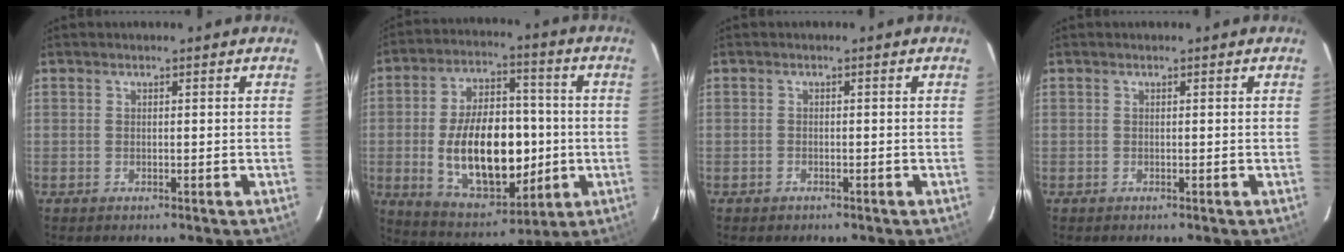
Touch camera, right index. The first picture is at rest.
{"total": 20.0, "force": [-2.3, 11.3, 16.3], "torque": [-0.300, 0.012, -0.013]}
{"total": 0.9, "force": [-0.6, 0.6, 0.0], "torque": [-0.003, 0.003, -0.009]}
{"total": 0.0}